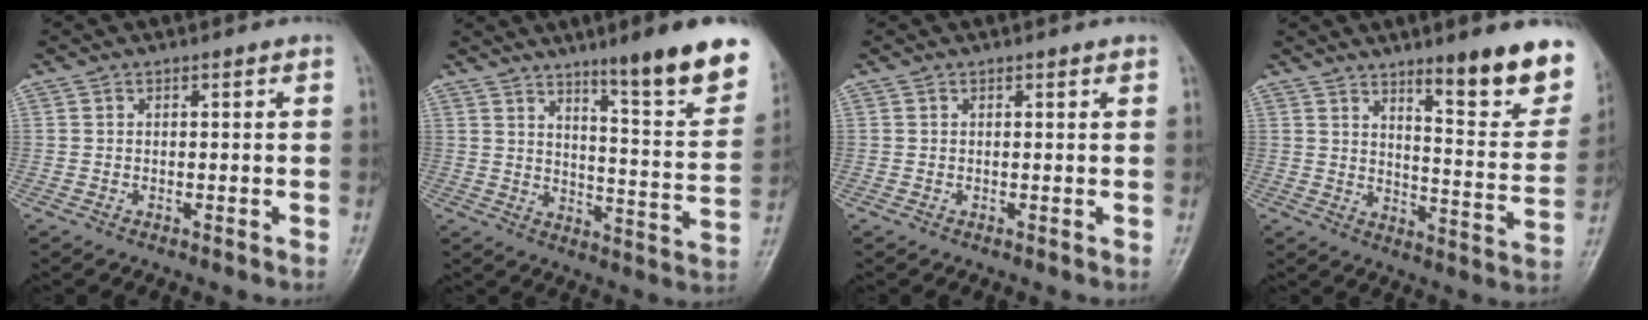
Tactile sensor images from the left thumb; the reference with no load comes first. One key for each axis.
{"total": 17.2, "fx": 11.2, "fy": 1.9, "fz": 12.9, "tx": -0.145, "ty": -0.072, "tz": 0.162}
{"total": 0.5, "fx": 0.4, "fy": 0.1, "fz": 0.3, "tx": -0.006, "ty": -0.001, "tz": 0.004}
{"total": 16.6, "fx": 10.7, "fy": 3.6, "fz": 12.1, "tx": -0.118, "ty": -0.076, "tz": 0.158}